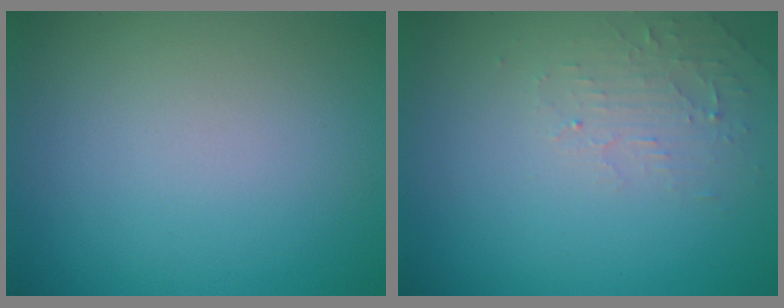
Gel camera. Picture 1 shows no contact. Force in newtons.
{"total": 2.0, "press": 1.9, "slide": 0.4}